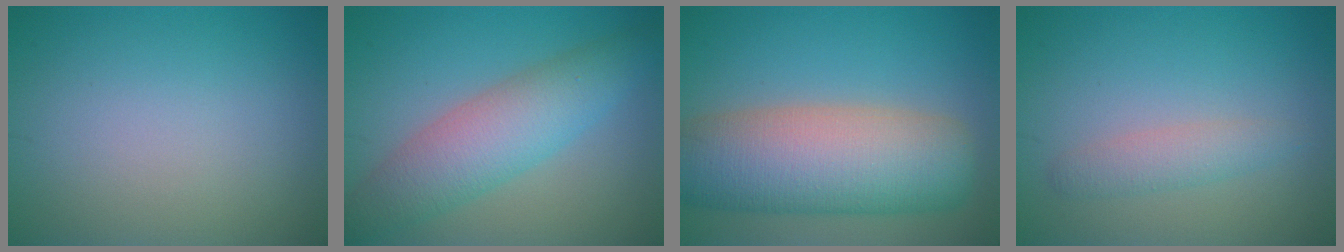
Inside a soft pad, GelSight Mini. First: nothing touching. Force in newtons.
{"total": 6.2, "press": 6.2, "slide": 0.1}
{"total": 11.2, "press": 11.2, "slide": 0.6}
{"total": 2.0, "press": 2.0, "slide": 0.1}